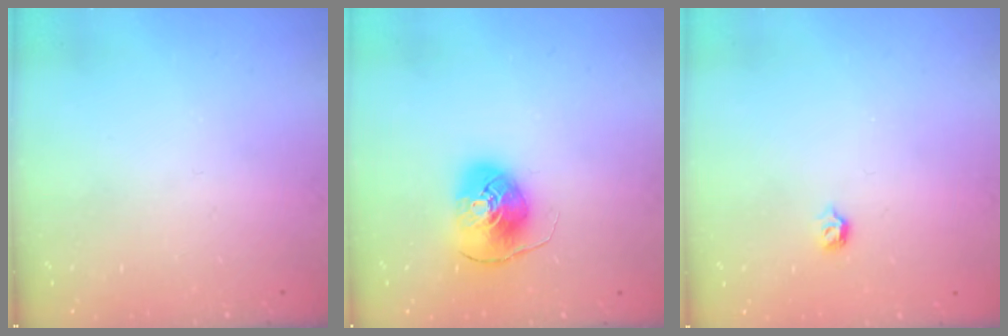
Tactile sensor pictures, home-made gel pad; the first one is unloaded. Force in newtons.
{"total": 9.2, "press": 9.1, "slide": 1.0}
{"total": 4.0, "press": 3.9, "slide": 0.7}